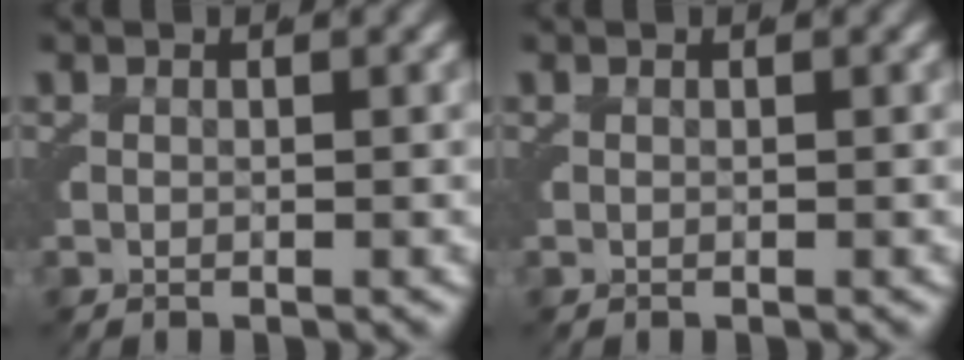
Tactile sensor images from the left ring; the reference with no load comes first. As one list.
[{"total": 0.0}]